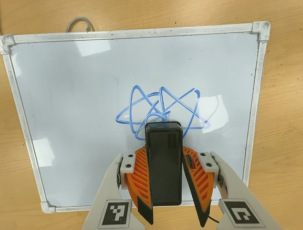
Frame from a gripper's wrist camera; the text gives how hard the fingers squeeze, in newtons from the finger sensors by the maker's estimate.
{"total": 6.1, "left": 5.7, "right": 6.5}